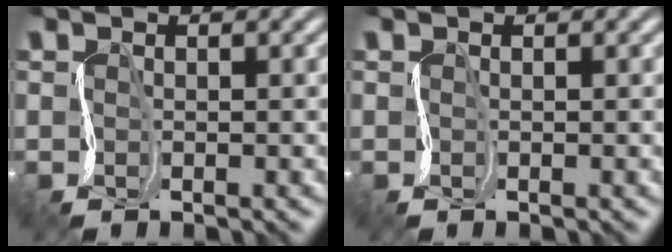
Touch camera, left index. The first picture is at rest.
{"total": 0.0}